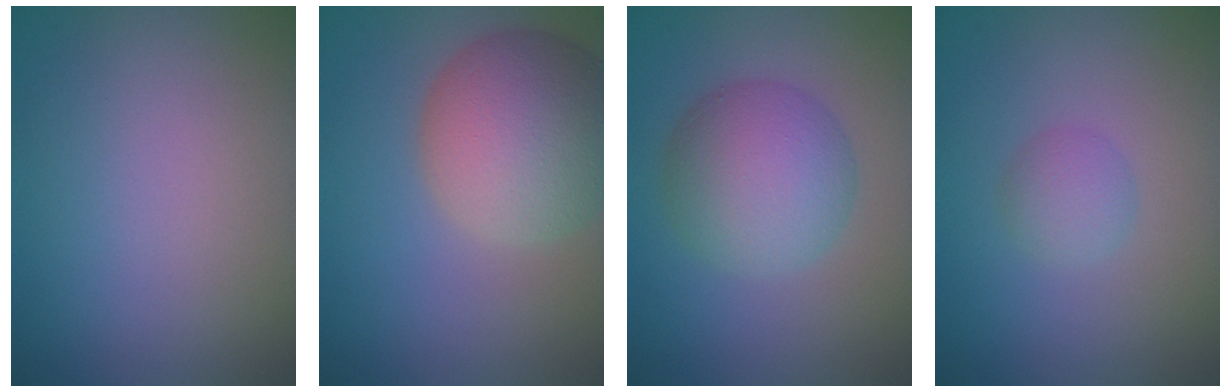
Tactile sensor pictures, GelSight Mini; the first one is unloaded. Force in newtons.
{"total": 8.4, "press": 8.4, "slide": 0.8}
{"total": 6.1, "press": 6.1, "slide": 0.1}
{"total": 1.7, "press": 1.7, "slide": 0.0}